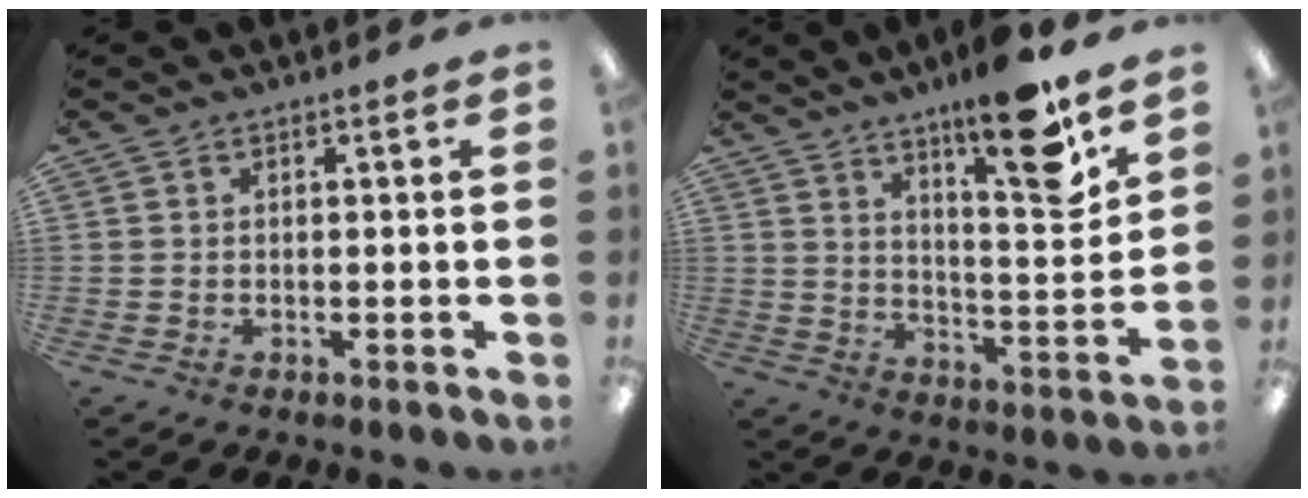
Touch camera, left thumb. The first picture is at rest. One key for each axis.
{"total": 16.4, "fx": 11.9, "fy": 2.9, "fz": 10.9, "tx": -0.161, "ty": -0.078, "tz": 0.183}